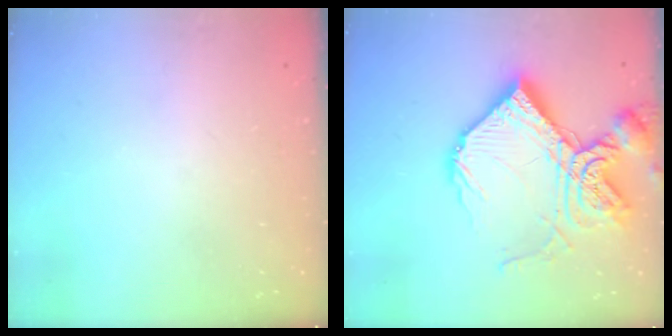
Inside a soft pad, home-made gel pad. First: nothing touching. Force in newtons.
{"total": 22.7, "press": 22.5, "slide": 2.9}